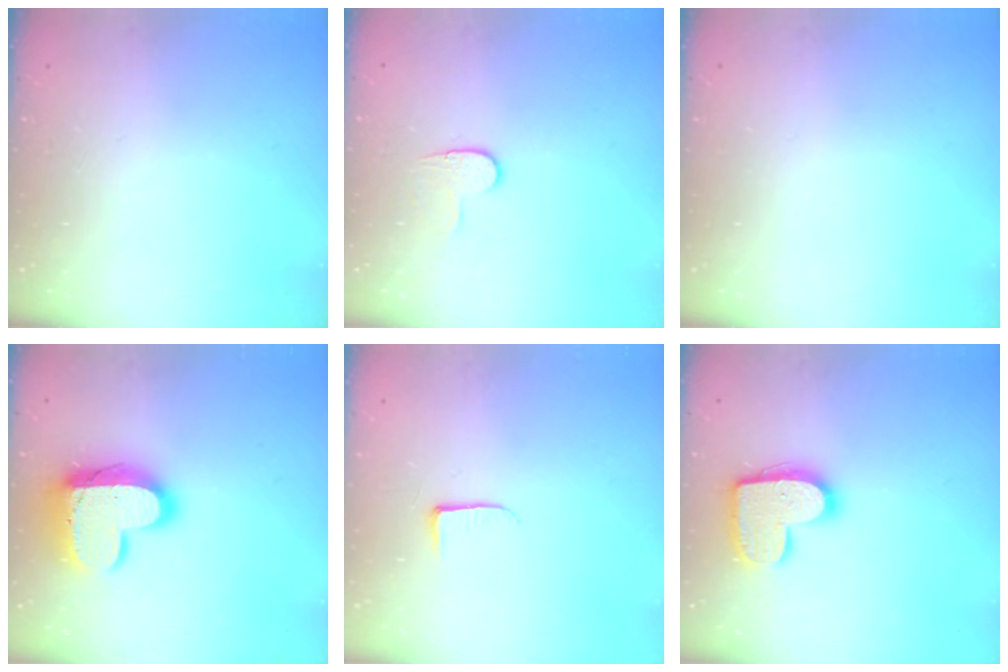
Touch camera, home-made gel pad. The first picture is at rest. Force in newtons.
{"total": 6.8, "press": 6.8, "slide": 0.6}
{"total": 0.0}
{"total": 16.3, "press": 16.2, "slide": 1.4}
{"total": 4.0, "press": 4.0, "slide": 0.5}
{"total": 14.5, "press": 14.5, "slide": 0.7}